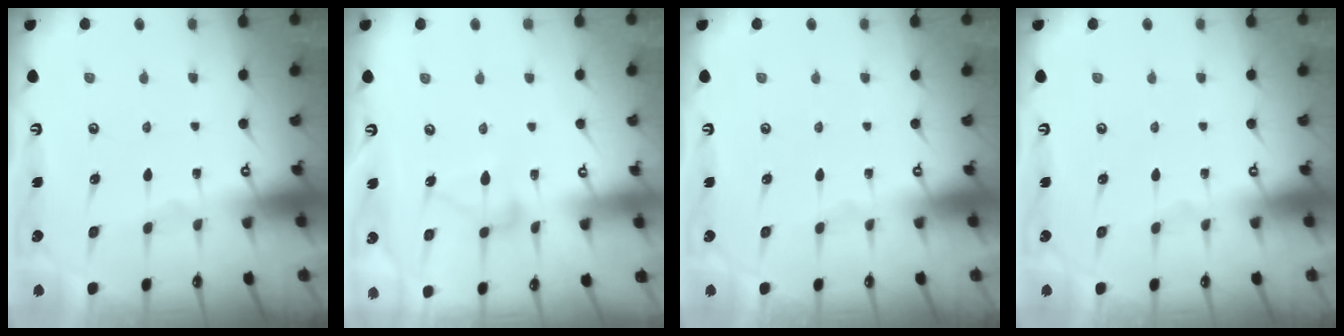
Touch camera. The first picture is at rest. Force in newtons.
{"total": 7.9, "press": 7.9, "slide": 0.5}
{"total": 0.0}
{"total": 0.0}